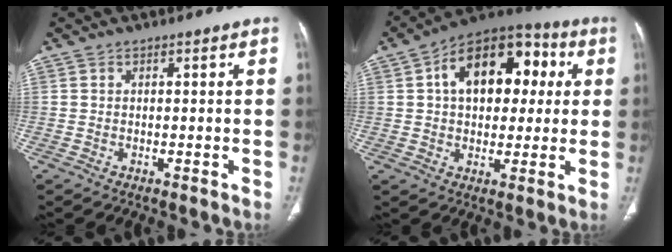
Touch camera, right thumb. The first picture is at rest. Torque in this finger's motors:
{"motor_torque": [-0.51, 1.10, 0.79, -0.02, 0.20]}